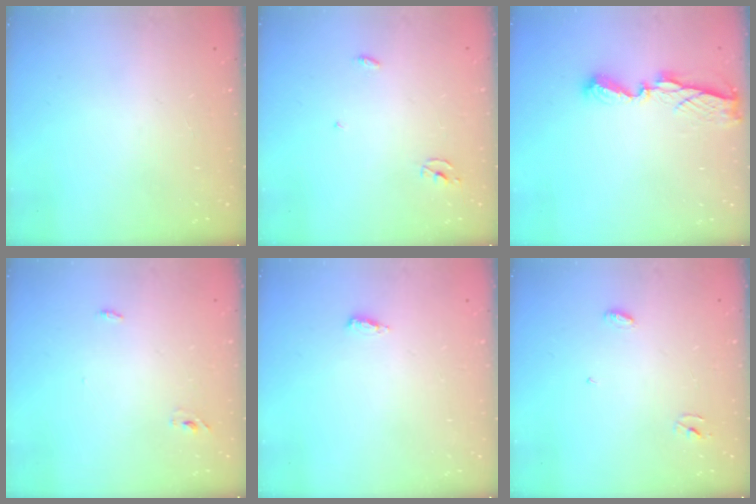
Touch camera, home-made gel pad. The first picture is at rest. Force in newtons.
{"total": 2.3, "press": 2.3, "slide": 0.1}
{"total": 6.9, "press": 6.9, "slide": 0.6}
{"total": 2.9, "press": 2.7, "slide": 1.0}
{"total": 2.7, "press": 2.5, "slide": 1.0}
{"total": 3.2, "press": 3.2, "slide": 0.3}